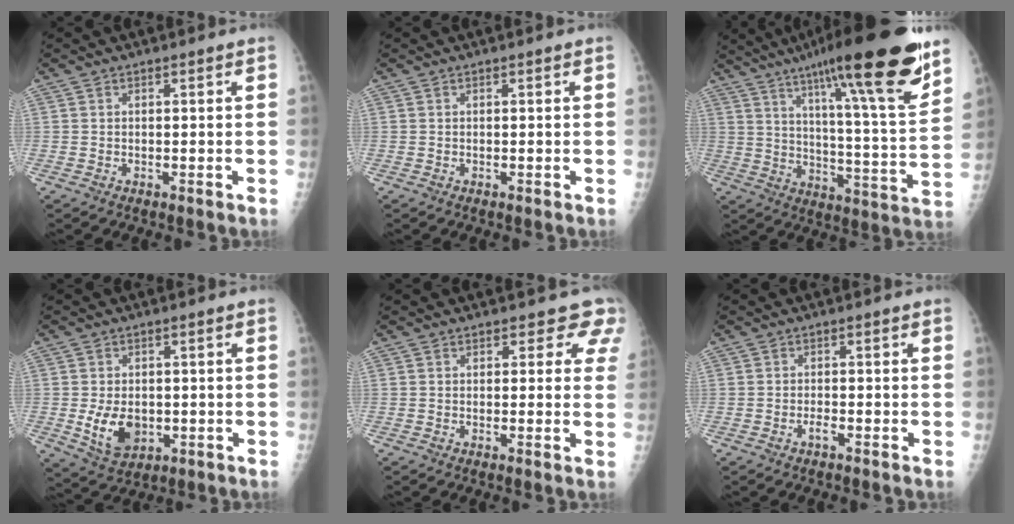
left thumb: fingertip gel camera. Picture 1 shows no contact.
{"total": 0.0}
{"total": 26.2, "force": [17.1, 3.1, 19.6], "torque": [-0.286, -0.057, 0.260]}
{"total": 7.3, "force": [-1.0, 5.1, 5.1], "torque": [-0.072, -0.009, -0.003]}
{"total": 4.7, "force": [3.9, 2.6, 0.7], "torque": [0.035, -0.017, 0.022]}
{"total": 1.3, "force": [-0.8, 0.4, 1.0], "torque": [-0.020, 0.005, -0.016]}